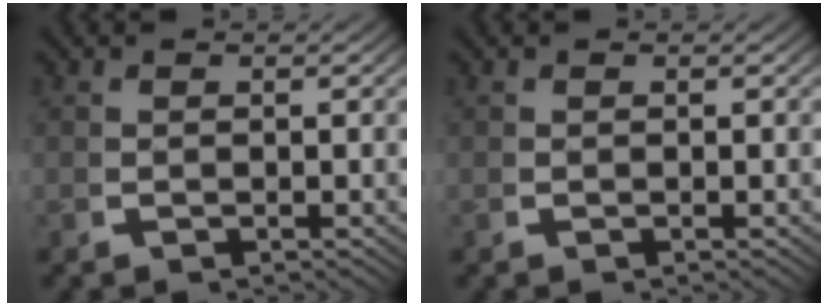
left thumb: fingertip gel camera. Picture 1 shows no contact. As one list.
[{"total": 0.0}]